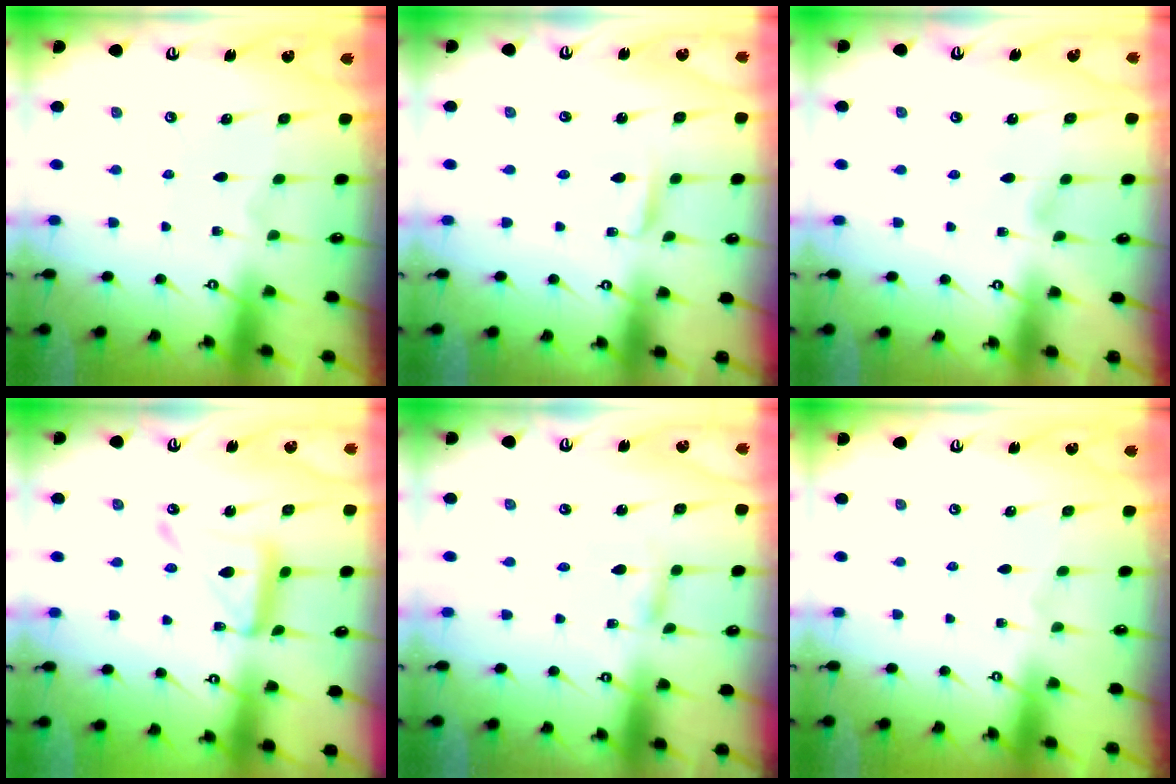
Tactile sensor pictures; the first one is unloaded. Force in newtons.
{"total": 2.6, "press": 2.5, "slide": 0.3}
{"total": 2.8, "press": 2.8, "slide": 0.3}
{"total": 12.5, "press": 12.4, "slide": 1.1}
{"total": 2.9, "press": 2.9, "slide": 0.1}
{"total": 0.0}